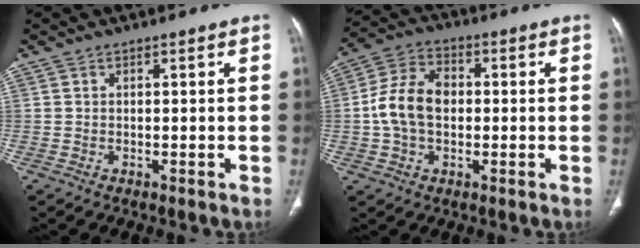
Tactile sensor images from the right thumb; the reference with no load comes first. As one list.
[{"total": 10.6, "force": [-0.2, 7.4, 7.6], "torque": [-0.141, 0.026, -0.010]}]